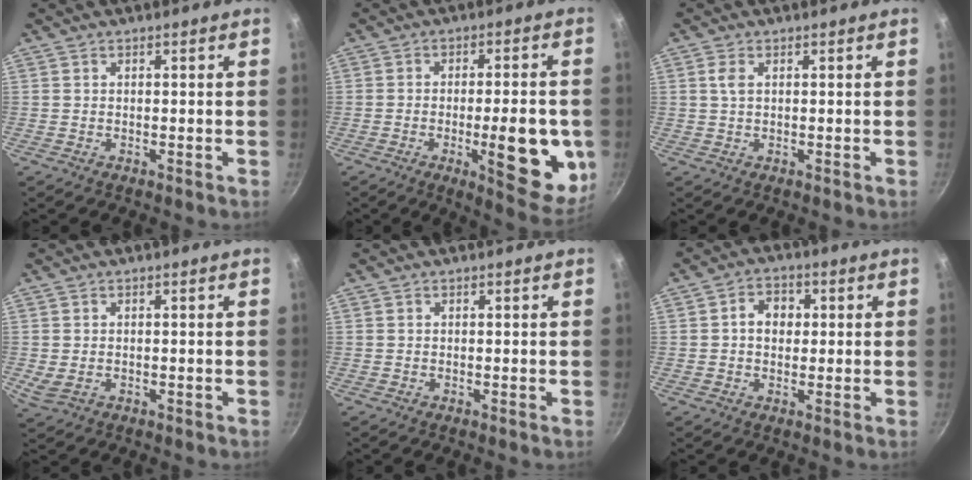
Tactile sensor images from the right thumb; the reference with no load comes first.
{"total": 16.4, "force": [-3.6, 5.3, 15.1], "torque": [-0.167, -0.002, -0.045]}
{"total": 2.0, "force": [0.5, 1.0, 1.6], "torque": [-0.034, 0.002, 0.011]}
{"total": 2.6, "force": [-0.4, 1.6, 2.0], "torque": [-0.044, -0.003, 0.001]}
{"total": 0.0}
{"total": 5.1, "force": [0.5, 4.1, 3.1], "torque": [-0.024, 0.010, 0.002]}